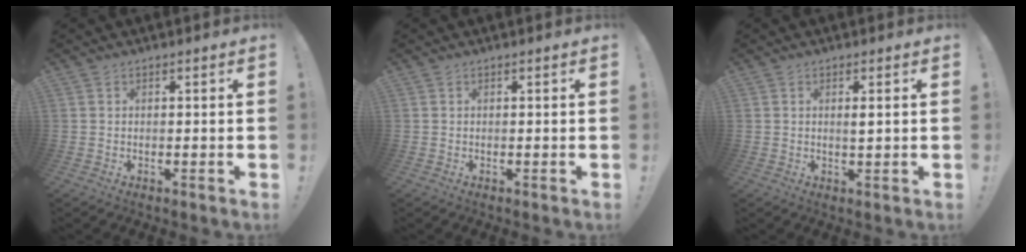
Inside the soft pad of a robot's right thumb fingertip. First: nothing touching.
{"total": 0.0}
{"total": 1.5, "force": [0.4, 0.0, 1.5], "torque": [-0.013, -0.008, 0.003]}